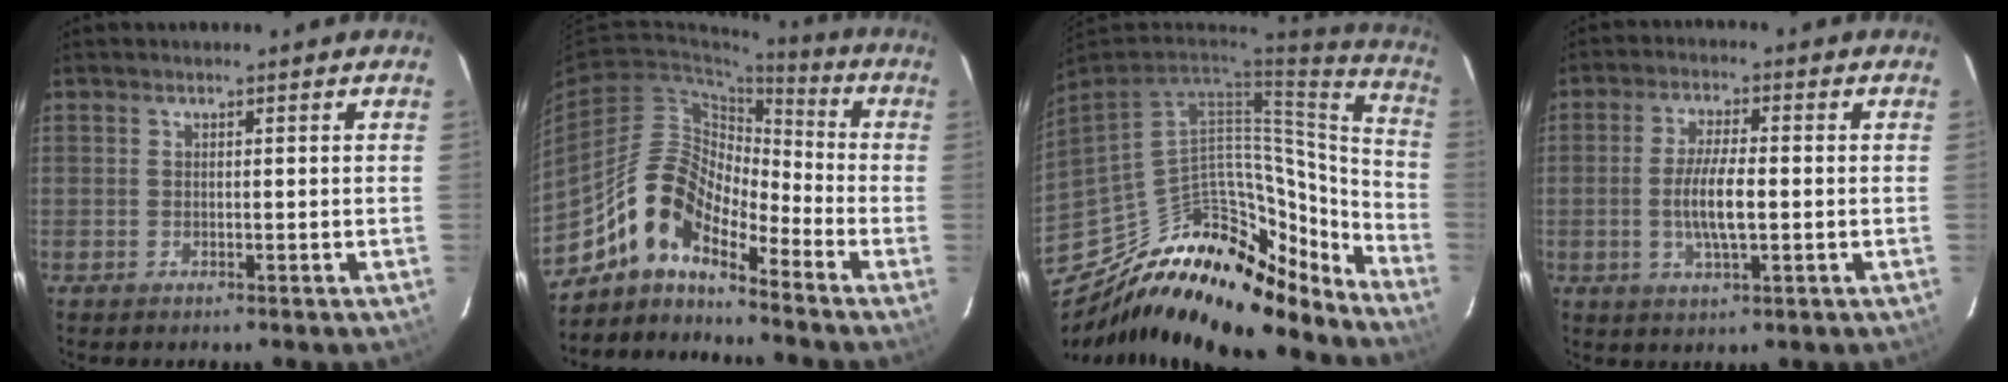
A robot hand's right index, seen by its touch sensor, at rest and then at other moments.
{"total": 12.3, "force": [-9.6, 4.4, 6.2], "torque": [-0.108, 0.017, -0.196]}
{"total": 29.6, "force": [-22.9, 12.4, 14.1], "torque": [-0.229, 0.034, -0.328]}
{"total": 6.9, "force": [-1.0, 1.6, 6.6], "torque": [-0.129, -0.003, -0.018]}